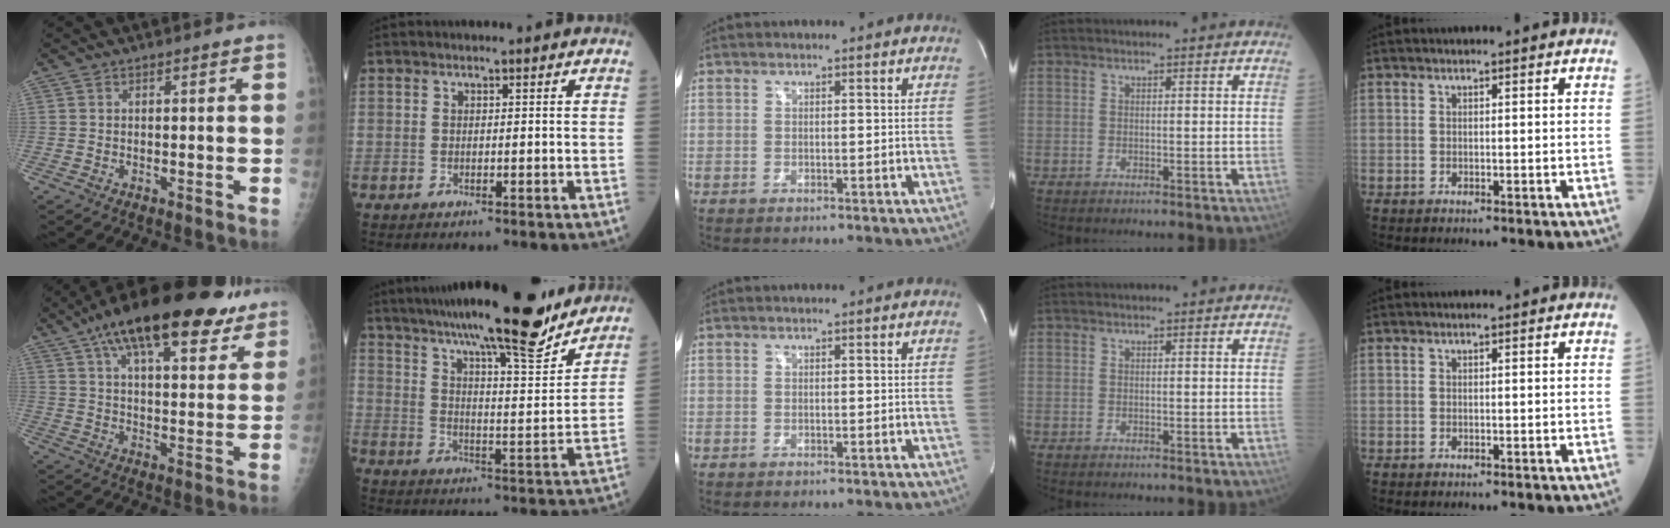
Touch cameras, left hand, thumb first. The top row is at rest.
{"thumb": {"total": 24.6, "force": [15.7, 9.4, 16.4], "torque": [-0.233, -0.017, 0.235]}, "index": {"total": 21.1, "force": [17.5, 2.1, 11.7], "torque": [-0.191, -0.001, 0.253]}}